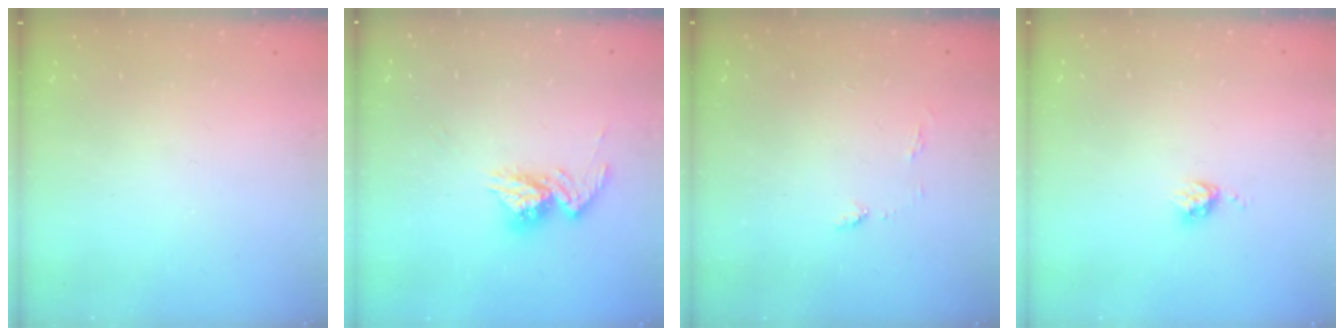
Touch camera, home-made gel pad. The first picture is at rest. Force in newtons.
{"total": 11.5, "press": 11.4, "slide": 0.8}
{"total": 5.4, "press": 5.4, "slide": 0.6}
{"total": 4.2, "press": 4.1, "slide": 0.4}